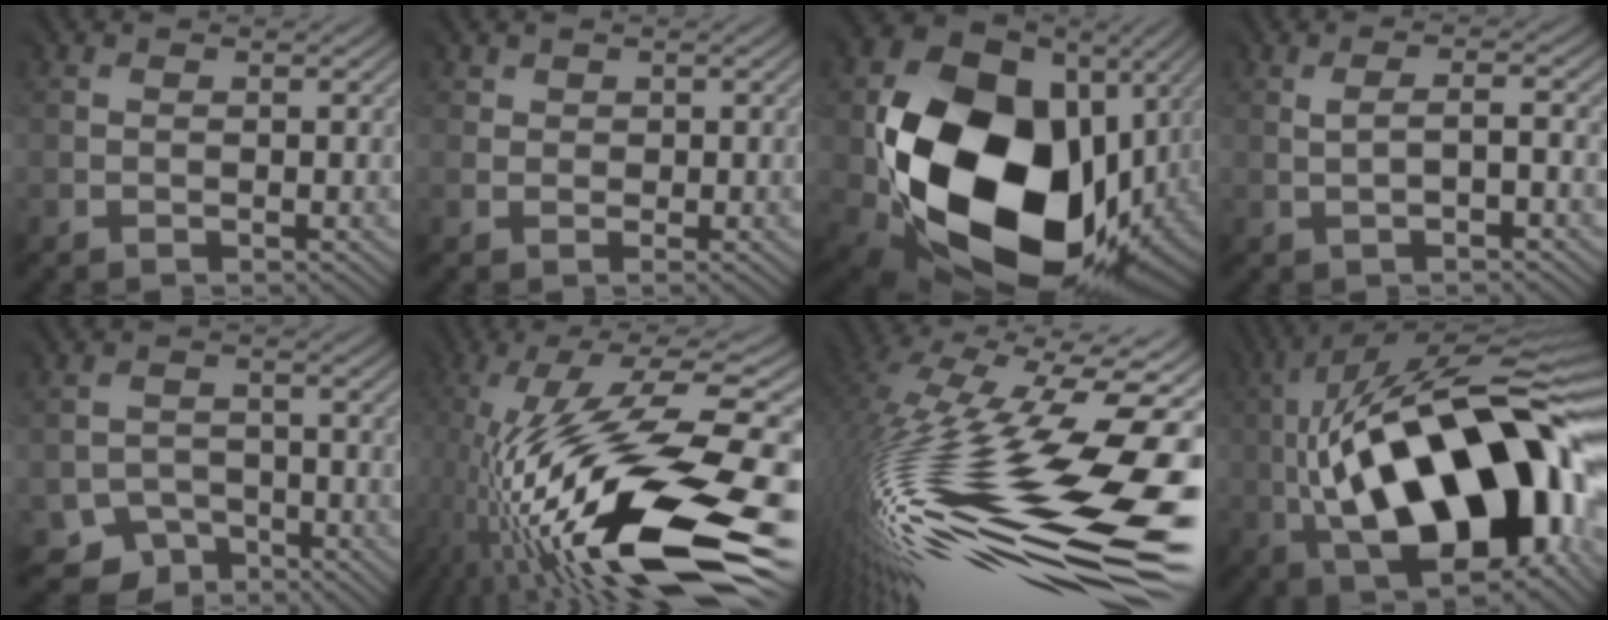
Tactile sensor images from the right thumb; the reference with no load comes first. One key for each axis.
{"total": 1.1, "fx": 0.7, "fy": 0.8, "fz": 0.0, "tx": 0.003, "ty": -0.001, "tz": 0.015}
{"total": 21.0, "fx": -1.4, "fy": 15.9, "fz": 13.7, "tx": -0.313, "ty": -0.061, "tz": 0.013}
{"total": 2.2, "fx": -0.5, "fy": 0.5, "fz": 2.1, "tx": -0.030, "ty": 0.003, "tz": -0.015}
{"total": 3.8, "fx": -3.0, "fy": 2.4, "fz": 0.1, "tx": 0.005, "ty": -0.010, "tz": -0.055}
{"total": 19.6, "fx": -5.7, "fy": 6.6, "fz": 17.5, "tx": -0.333, "ty": -0.003, "tz": -0.107}
{"total": 20.9, "fx": -3.0, "fy": 8.4, "fz": 18.8, "tx": -0.379, "ty": -0.030, "tz": -0.060}
{"total": 21.6, "fx": -2.6, "fy": 9.0, "fz": 19.4, "tx": -0.324, "ty": 0.025, "tz": -0.049}